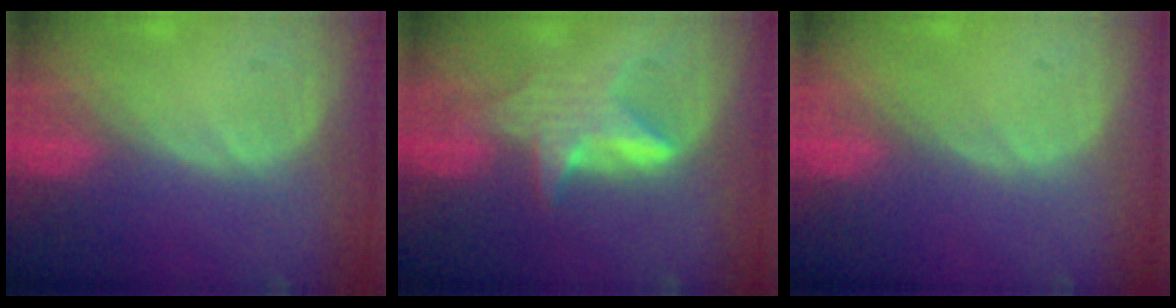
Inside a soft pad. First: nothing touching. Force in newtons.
{"total": 5.5, "press": 5.5, "slide": 0.2}
{"total": 0.0}